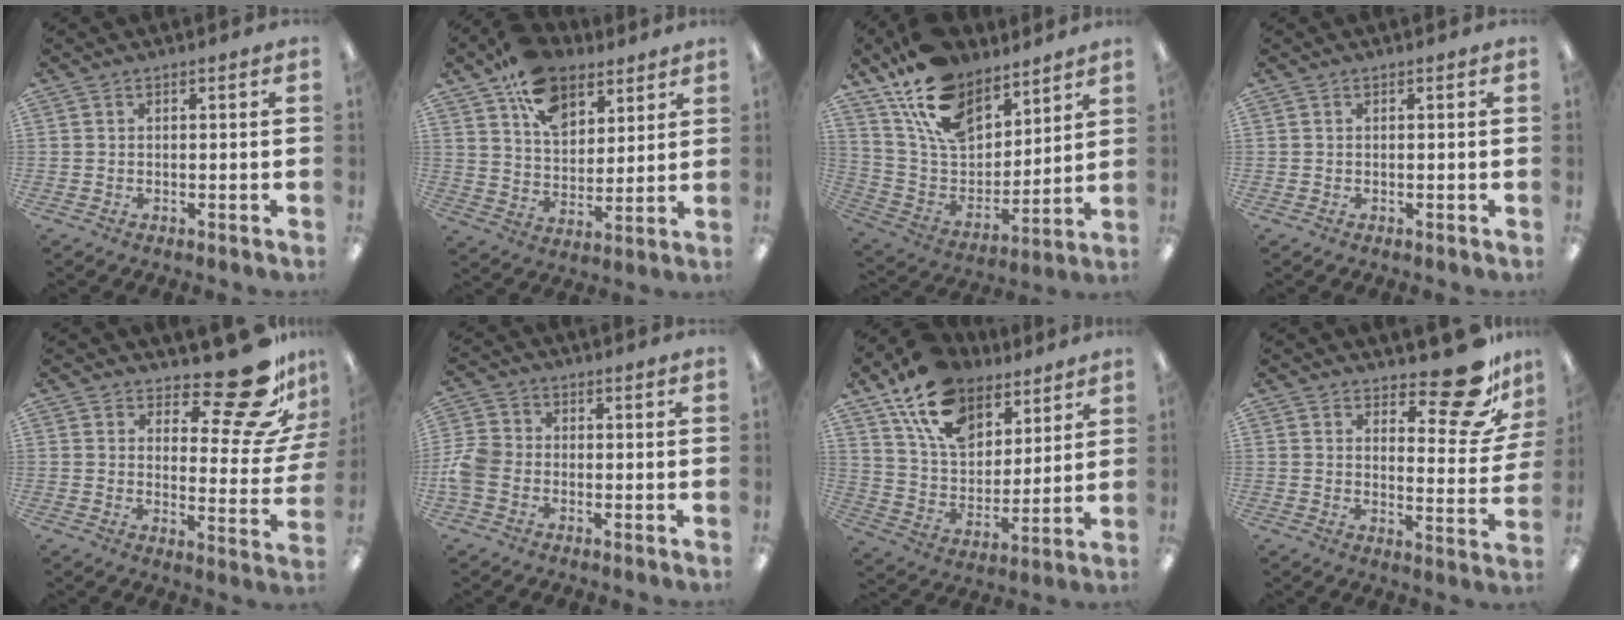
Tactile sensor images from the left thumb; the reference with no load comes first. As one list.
[{"total": 14.4, "force": [9.1, 9.0, 6.7], "torque": [-0.114, -0.040, 0.171]}, {"total": 18.3, "force": [12.4, 10.4, 8.6], "torque": [-0.181, -0.059, 0.234]}, {"total": 0.0}, {"total": 18.3, "force": [13.1, 6.3, 11.2], "torque": [-0.142, -0.099, 0.217]}, {"total": 6.3, "force": [-1.7, 4.9, 3.5], "torque": [-0.077, 0.016, -0.030]}, {"total": 17.4, "force": [11.6, 10.1, 8.1], "torque": [-0.151, -0.055, 0.216]}, {"total": 14.8, "force": [11.0, 4.8, 8.7], "torque": [-0.104, -0.080, 0.183]}]